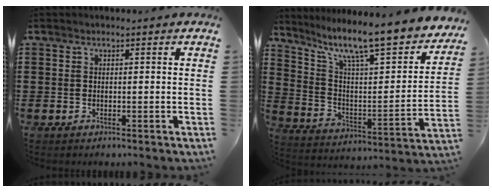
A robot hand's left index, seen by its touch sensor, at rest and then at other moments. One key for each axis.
{"total": 10.2, "fx": 8.4, "fy": 1.1, "fz": 5.6, "tx": -0.128, "ty": -0.071, "tz": 0.136}